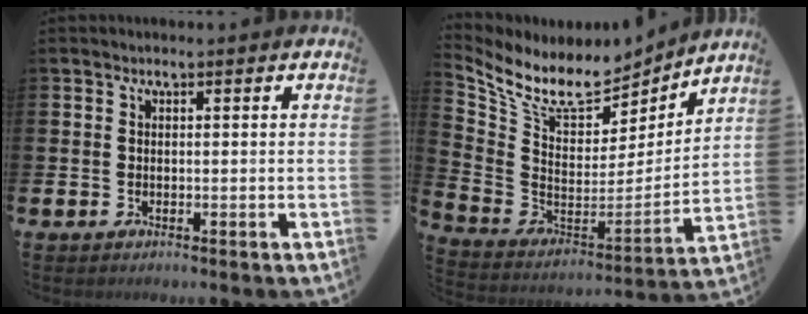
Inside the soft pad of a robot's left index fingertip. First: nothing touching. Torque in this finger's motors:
{"motor_torque": [-0.02, -0.59, 0.28, 0.08]}